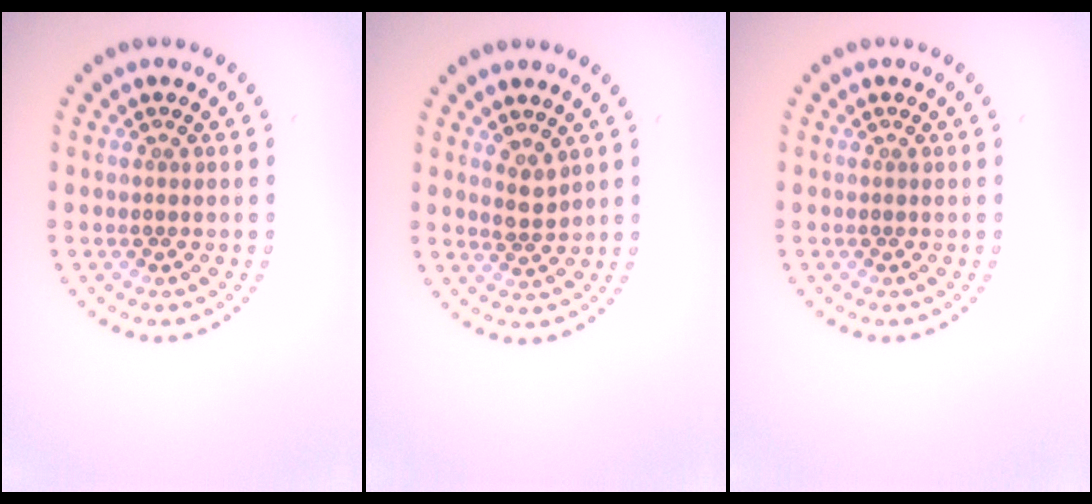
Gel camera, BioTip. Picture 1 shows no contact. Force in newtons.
{"total": 1.8, "press": 1.5, "slide": 0.9}
{"total": 0.0}